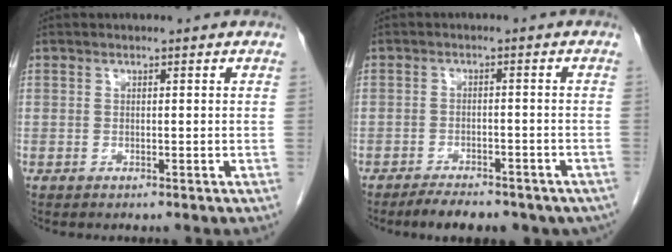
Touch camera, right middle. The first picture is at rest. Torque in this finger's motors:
{"motor_torque": [0.87, -0.80, 0.05, 0.05]}